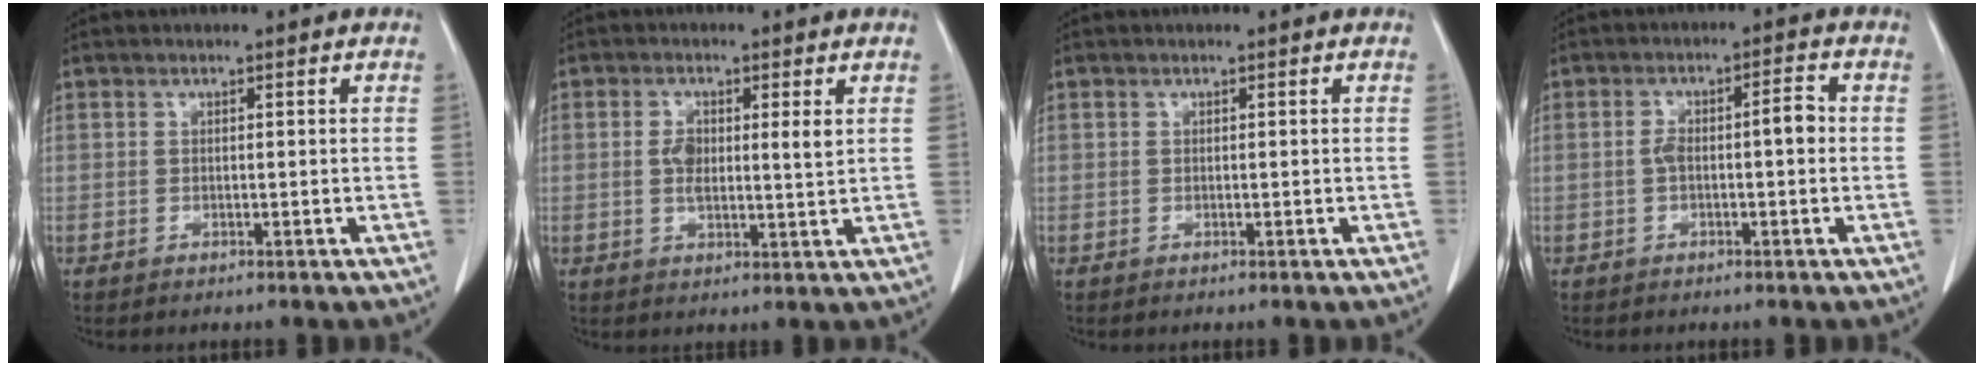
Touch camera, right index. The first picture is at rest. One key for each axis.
{"total": 5.0, "fx": 1.1, "fy": 1.5, "fz": 4.6, "tx": -0.080, "ty": 0.002, "tz": 0.017}
{"total": 0.0}
{"total": 4.7, "fx": -0.3, "fy": 1.3, "fz": 4.5, "tx": -0.083, "ty": 0.023, "tz": -0.003}